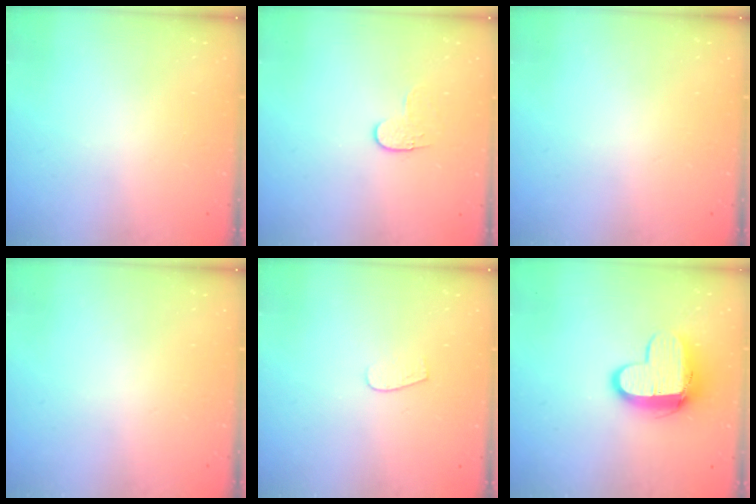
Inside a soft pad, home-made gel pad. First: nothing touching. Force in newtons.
{"total": 4.2, "press": 4.2, "slide": 0.5}
{"total": 0.0}
{"total": 0.0}
{"total": 3.3, "press": 3.3, "slide": 0.2}
{"total": 11.2, "press": 11.2, "slide": 1.1}